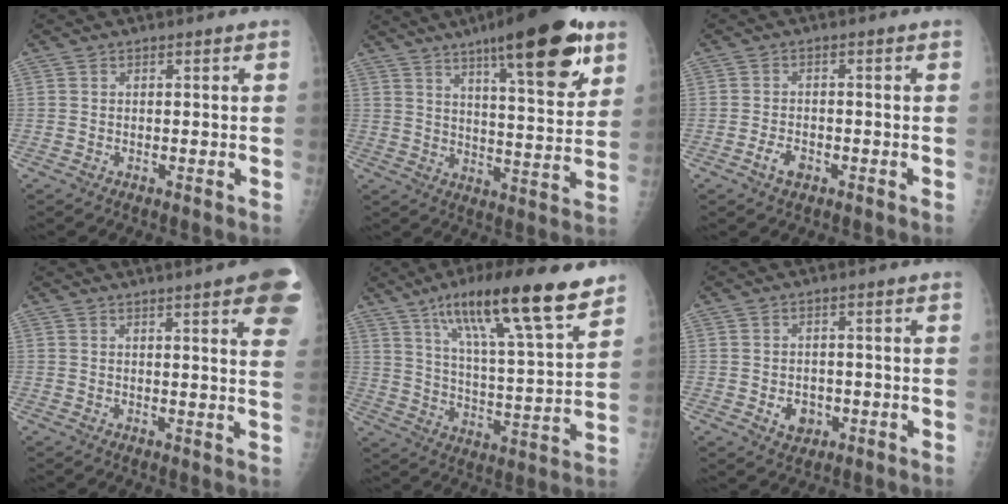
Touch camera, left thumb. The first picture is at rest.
{"total": 20.4, "force": [11.9, 4.9, 15.8], "torque": [-0.204, -0.051, 0.175]}
{"total": 3.1, "force": [-1.5, 1.9, 1.8], "torque": [-0.030, 0.008, -0.025]}
{"total": 13.5, "force": [7.5, 2.4, 11.0], "torque": [-0.118, -0.018, 0.077]}
{"total": 21.8, "force": [14.1, 3.7, 16.2], "torque": [-0.244, -0.051, 0.231]}
{"total": 4.0, "force": [-1.0, 3.3, 2.0], "torque": [-0.013, 0.003, -0.007]}